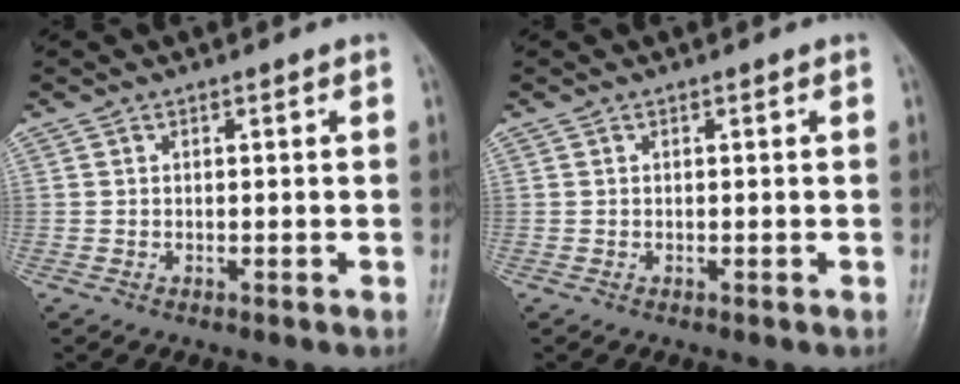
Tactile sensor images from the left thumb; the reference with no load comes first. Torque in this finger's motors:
{"motor_torque": [0.00, 0.00, 0.00, 0.00, 0.00]}